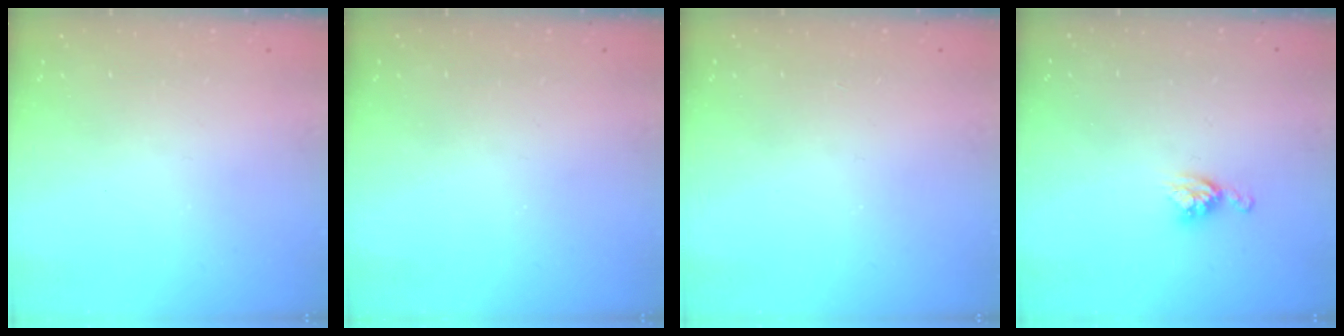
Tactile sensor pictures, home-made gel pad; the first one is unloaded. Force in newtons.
{"total": 0.0}
{"total": 1.7, "press": 1.7, "slide": 0.2}
{"total": 5.5, "press": 5.5, "slide": 0.1}